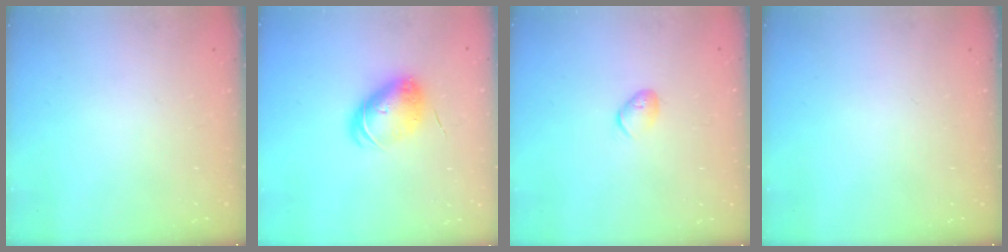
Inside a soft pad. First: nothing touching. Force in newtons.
{"total": 8.5, "press": 8.4, "slide": 1.1}
{"total": 7.0, "press": 6.9, "slide": 1.1}
{"total": 0.0}